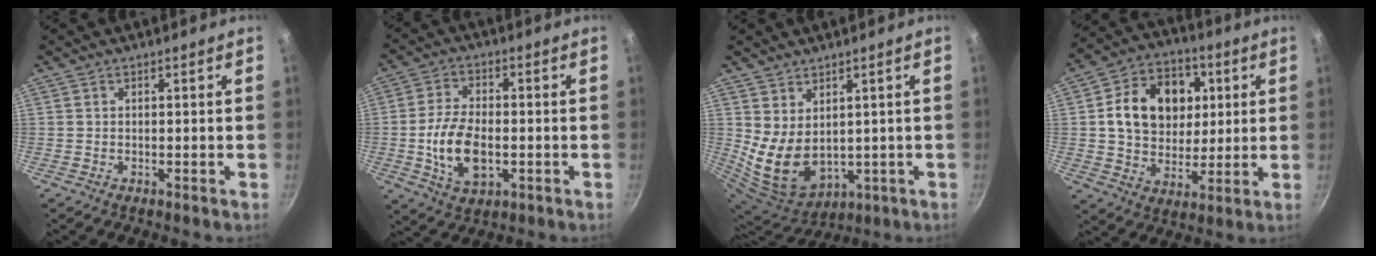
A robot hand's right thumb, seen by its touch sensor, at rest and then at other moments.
{"total": 11.2, "force": [-1.9, 6.3, 9.0], "torque": [-0.167, 0.010, -0.033]}
{"total": 10.1, "force": [2.2, 7.0, 7.0], "torque": [-0.111, -0.038, 0.070]}
{"total": 17.0, "force": [3.3, 13.3, 10.0], "torque": [-0.129, 0.009, 0.051]}